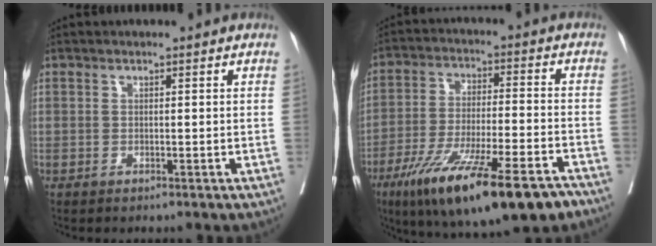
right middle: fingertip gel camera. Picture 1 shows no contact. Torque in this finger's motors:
{"motor_torque": [1.18, -0.96, 0.51, 0.21]}